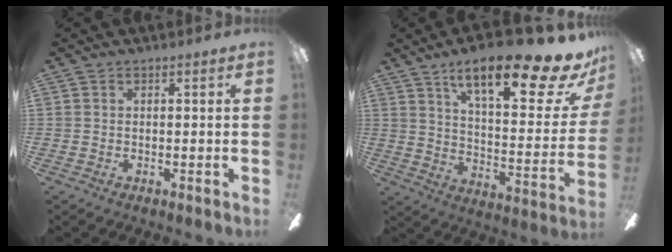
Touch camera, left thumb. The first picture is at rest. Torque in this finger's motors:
{"motor_torque": [0.63, 0.46, 1.23, -1.54, 0.06]}